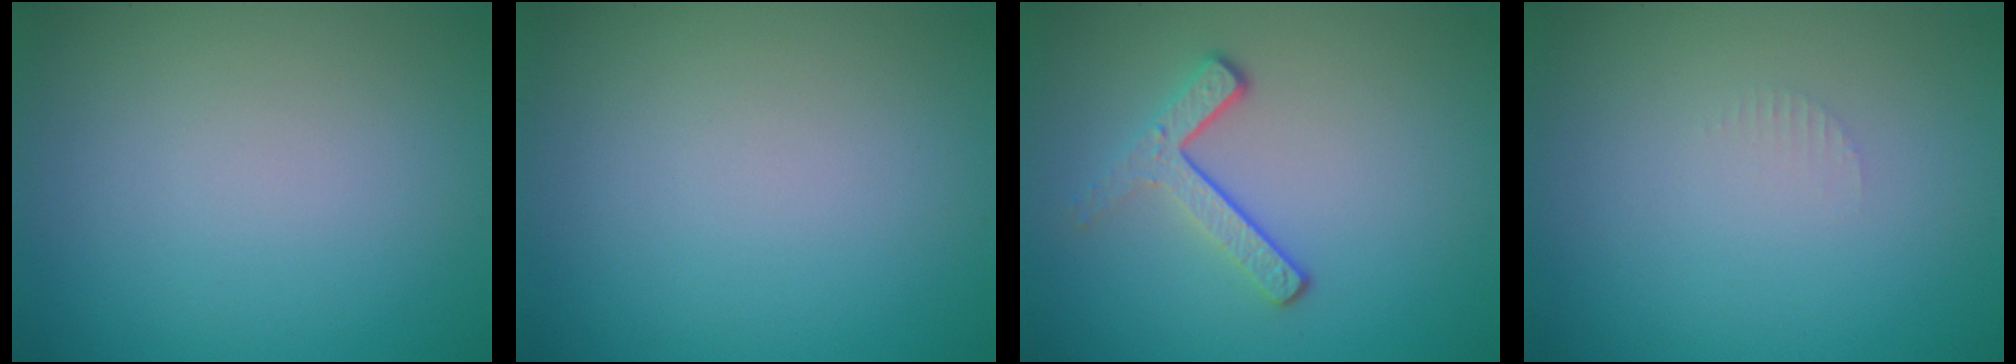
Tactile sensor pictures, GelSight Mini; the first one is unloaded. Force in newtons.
{"total": 0.0}
{"total": 3.3, "press": 2.3, "slide": 2.3}
{"total": 0.7, "press": 0.6, "slide": 0.1}